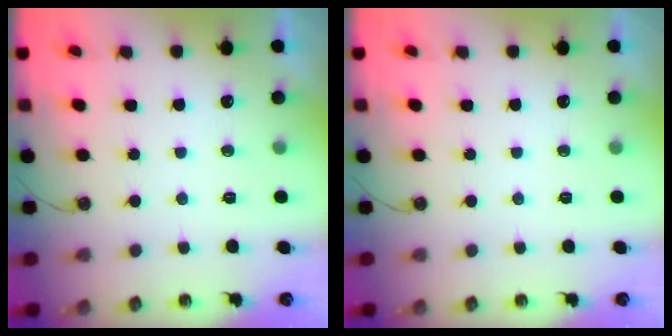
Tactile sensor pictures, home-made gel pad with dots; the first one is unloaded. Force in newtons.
{"total": 0.0}